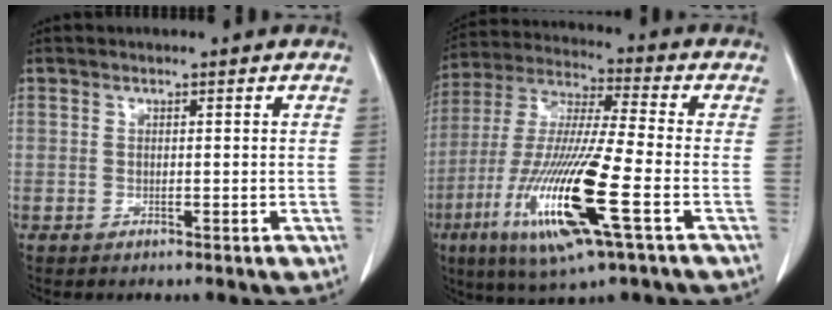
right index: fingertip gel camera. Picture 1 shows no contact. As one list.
[{"total": 18.5, "force": [-6.6, 1.2, 17.2], "torque": [-0.365, -0.028, -0.122]}]